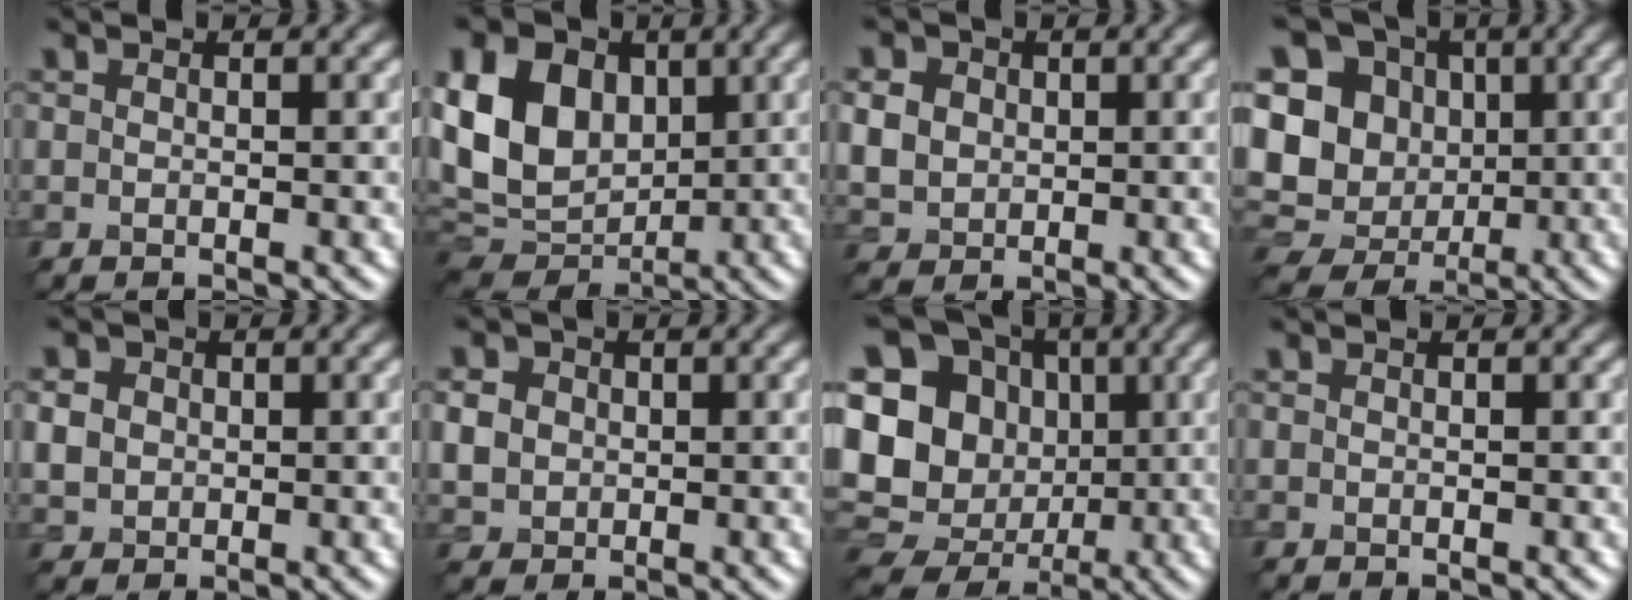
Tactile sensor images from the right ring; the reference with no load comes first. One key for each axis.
{"total": 13.6, "fx": 2.1, "fy": 10.0, "fz": 9.0, "tx": -0.191, "ty": 0.013, "tz": 0.028}
{"total": 4.4, "fx": 0.8, "fy": 3.7, "fz": 2.2, "tx": -0.075, "ty": 0.008, "tz": 0.013}
{"total": 13.9, "fx": 0.1, "fy": 12.2, "fz": 6.6, "tx": -0.142, "ty": 0.005, "tz": -0.019}
{"total": 3.0, "fx": 0.4, "fy": 2.7, "fz": 1.3, "tx": -0.043, "ty": 0.003, "tz": 0.007}
{"total": 3.5, "fx": 0.5, "fy": 3.1, "fz": 1.6, "tx": -0.053, "ty": 0.005, "tz": 0.007}
{"total": 19.4, "fx": -0.5, "fy": 17.3, "fz": 8.6, "tx": -0.188, "ty": 0.012, "tz": -0.035}
{"total": 0.0}